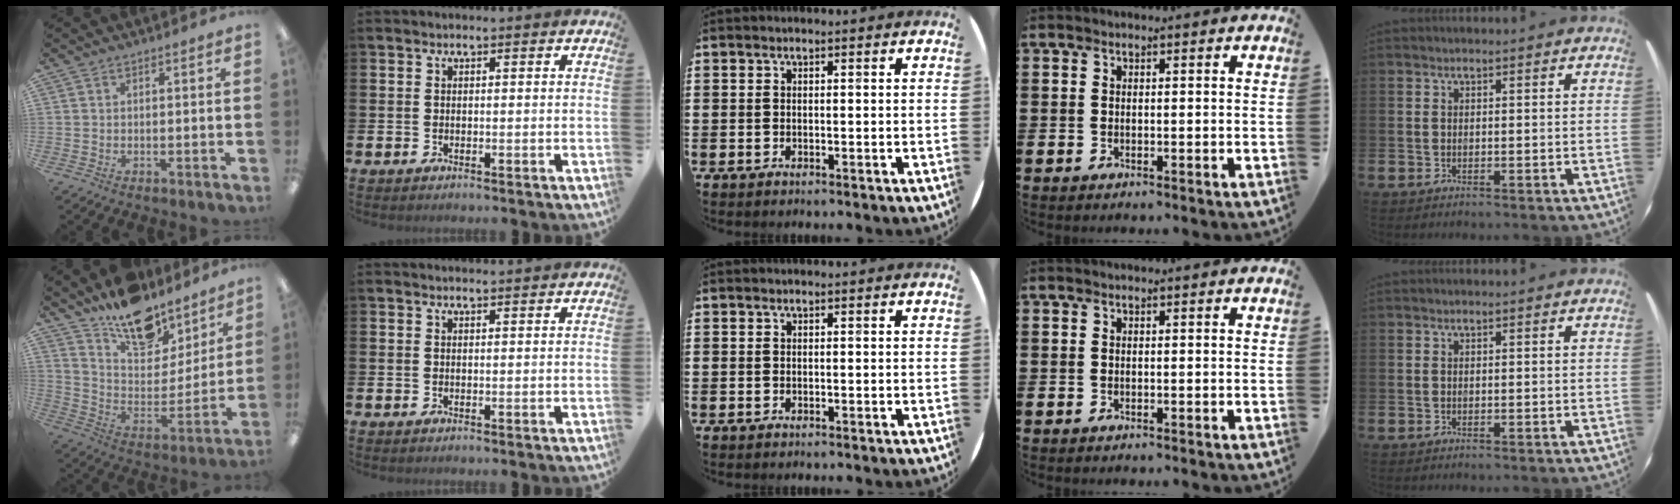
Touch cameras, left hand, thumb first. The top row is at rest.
{"thumb": {"total": 16.5, "force": [13.2, 7.8, 5.9], "torque": [-0.105, -0.097, 0.239]}, "index": {"total": 0.8, "force": [0.8, -0.1, 0.0], "torque": [0.012, -0.007, 0.012]}}